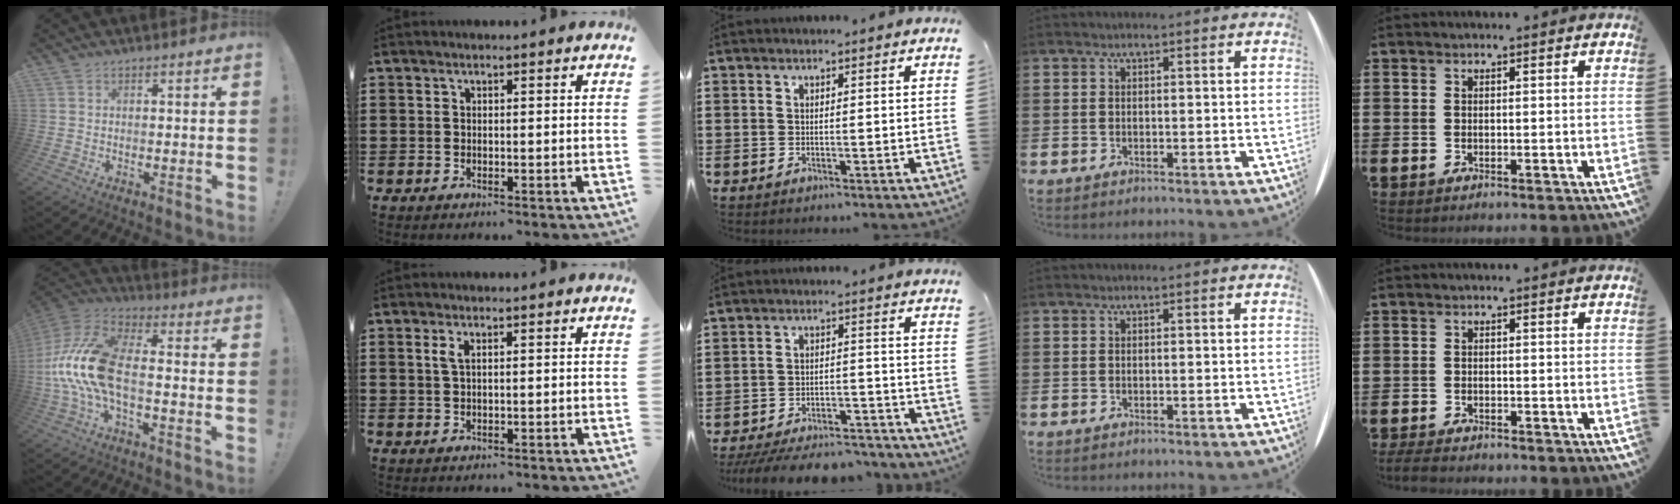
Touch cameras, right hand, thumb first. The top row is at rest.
{"thumb": {"total": 16.9, "force": [-2.6, 8.4, 14.4], "torque": [-0.294, 0.025, -0.036]}, "index": {"total": 1.6, "force": [0.5, 0.5, 1.4], "torque": [-0.030, 0.004, 0.008]}, "middle": {"total": 6.4, "force": [-6.1, 0.8, 1.8], "torque": [-0.035, 0.002, -0.117]}, "little": {"total": 1.5, "force": [-1.4, 0.3, 0.6], "torque": [-0.012, 0.004, -0.029]}}